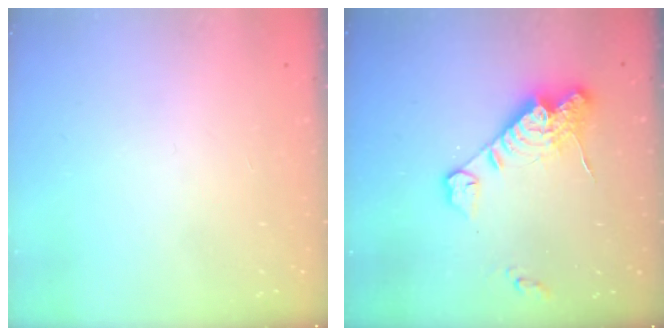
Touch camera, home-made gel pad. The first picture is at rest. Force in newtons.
{"total": 14.1, "press": 14.0, "slide": 1.5}